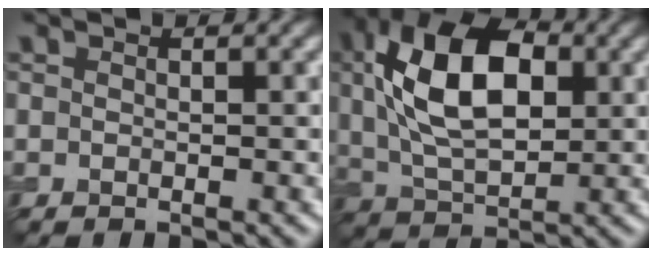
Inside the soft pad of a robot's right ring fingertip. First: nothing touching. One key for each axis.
{"total": 10.7, "fx": 2.5, "fy": 6.4, "fz": 8.2, "tx": -0.160, "ty": 0.018, "tz": 0.041}